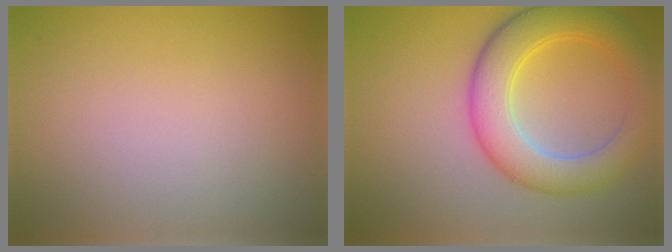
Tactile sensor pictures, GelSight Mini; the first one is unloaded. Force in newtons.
{"total": 6.4, "press": 6.4, "slide": 0.1}